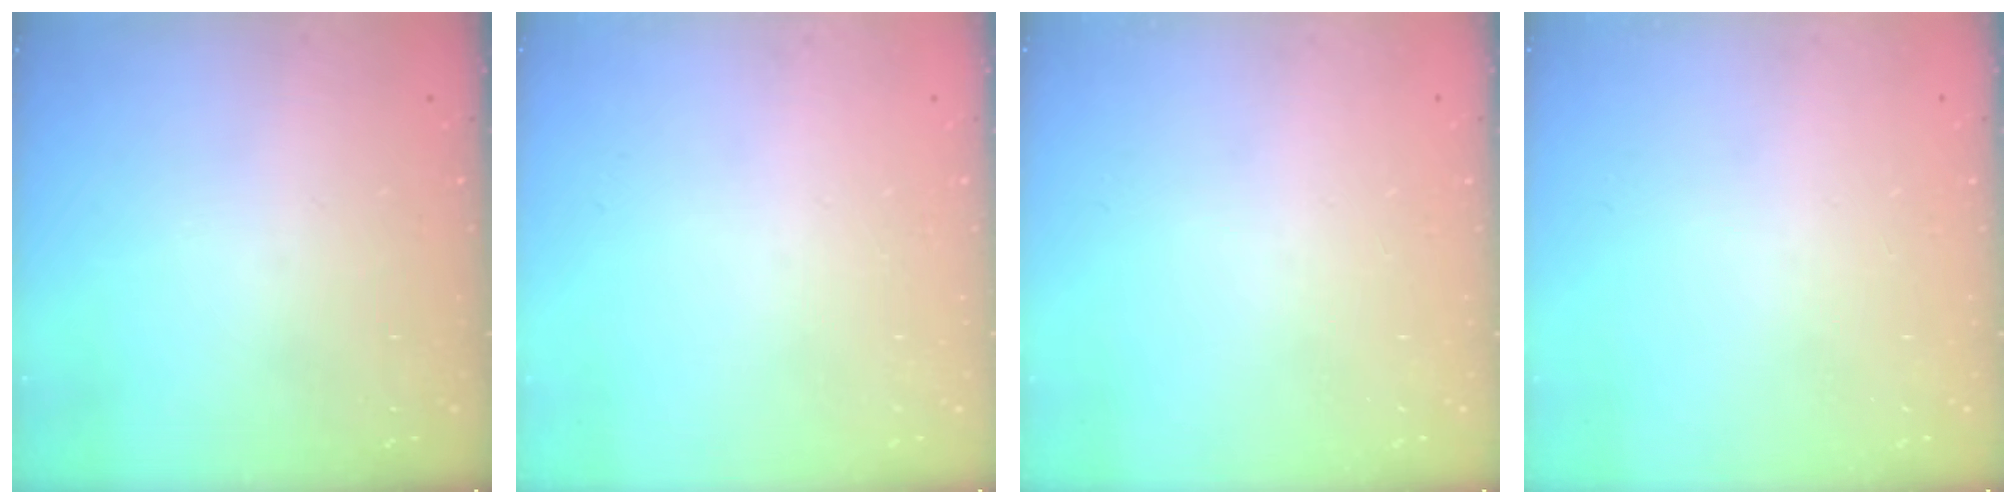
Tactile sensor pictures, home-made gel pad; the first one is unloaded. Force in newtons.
{"total": 0.0}
{"total": 0.0}
{"total": 0.0}